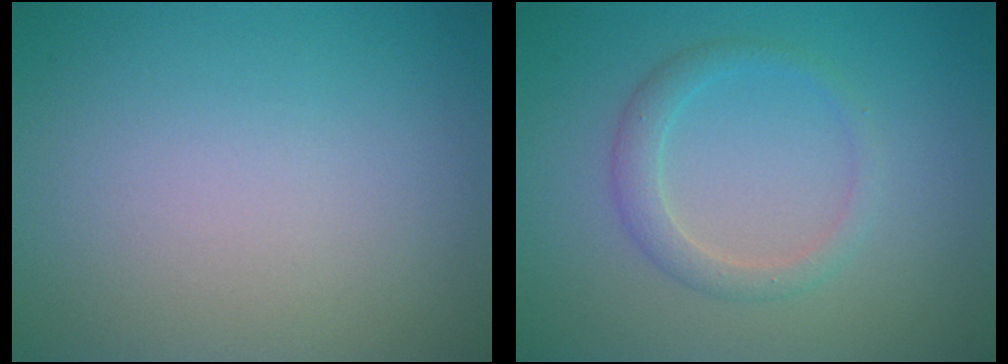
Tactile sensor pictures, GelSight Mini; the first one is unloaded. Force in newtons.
{"total": 2.0, "press": 2.0, "slide": 0.1}